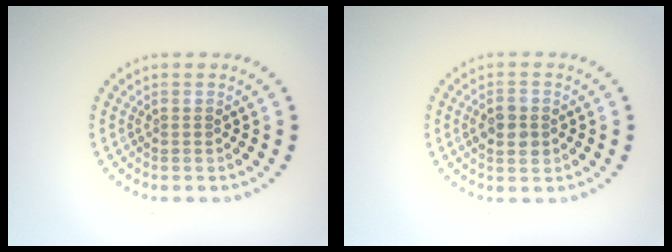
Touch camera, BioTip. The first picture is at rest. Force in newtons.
{"total": 2.7, "press": 2.7, "slide": 0.2}